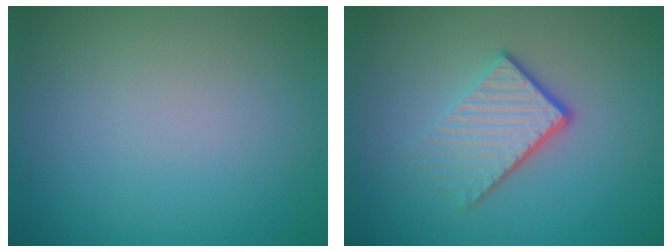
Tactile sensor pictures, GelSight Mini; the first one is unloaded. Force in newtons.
{"total": 4.1, "press": 2.7, "slide": 3.1}